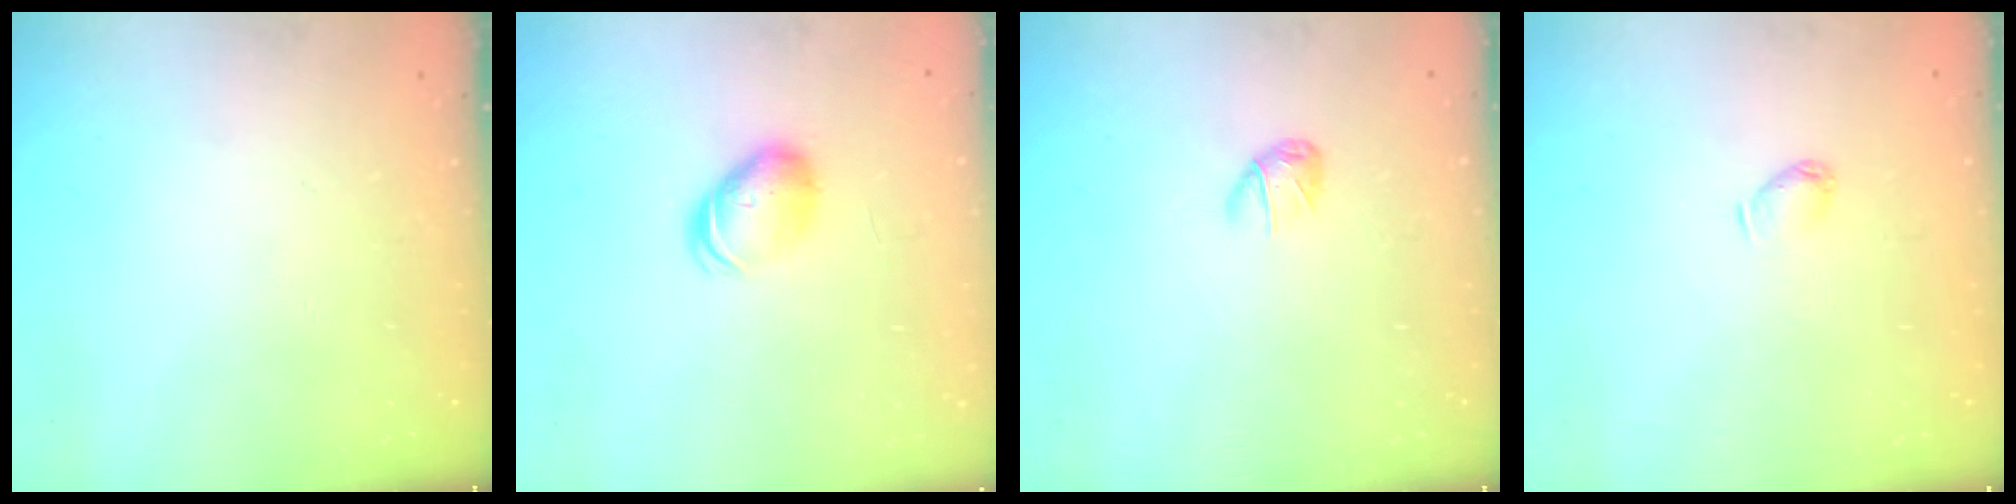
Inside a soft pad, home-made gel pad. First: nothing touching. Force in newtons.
{"total": 8.2, "press": 8.2, "slide": 0.5}
{"total": 5.8, "press": 5.5, "slide": 1.9}
{"total": 2.8, "press": 2.8, "slide": 0.4}